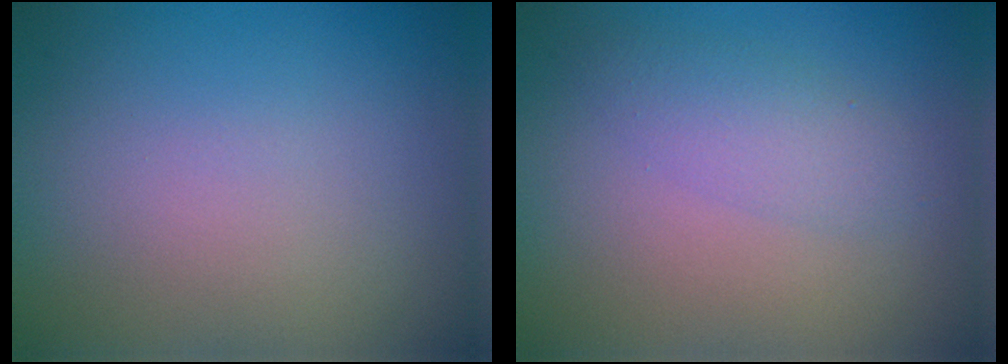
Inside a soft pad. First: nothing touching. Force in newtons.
{"total": 2.2, "press": 2.2, "slide": 0.1}